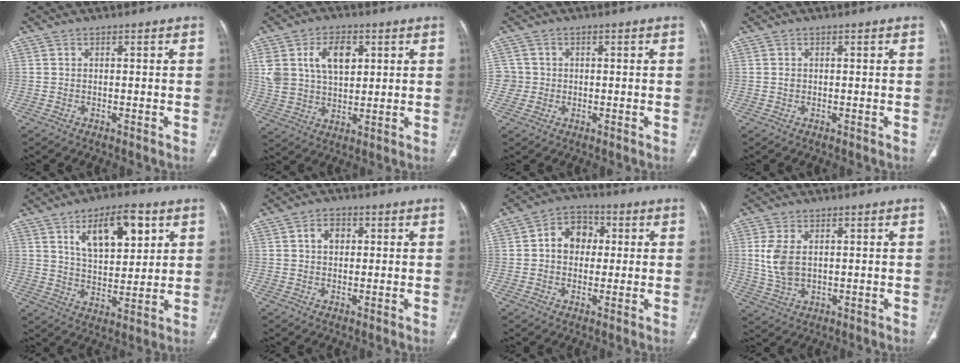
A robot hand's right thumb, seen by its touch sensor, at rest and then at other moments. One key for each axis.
{"total": 12.1, "fx": 4.1, "fy": 7.7, "fz": 8.4, "tx": -0.133, "ty": -0.004, "tz": 0.084}
{"total": 2.8, "fx": -0.1, "fy": 2.8, "fz": -0.2, "tx": 0.024, "ty": 0.009, "tz": -0.004}
{"total": 0.6, "fx": 0.0, "fy": 0.5, "fz": 0.3, "tx": -0.005, "ty": 0.001, "tz": 0.000}
{"total": 13.9, "fx": 6.1, "fy": 6.7, "fz": 10.5, "tx": -0.134, "ty": -0.025, "tz": 0.105}
{"total": 3.5, "fx": 0.8, "fy": 2.7, "fz": 2.1, "tx": -0.020, "ty": 0.007, "tz": 0.012}
{"total": 8.2, "fx": 1.0, "fy": 6.5, "fz": 4.8, "tx": -0.042, "ty": 0.016, "tz": 0.007}
{"total": 6.7, "fx": 1.0, "fy": 4.1, "fz": 5.2, "tx": -0.112, "ty": -0.003, "tz": 0.028}